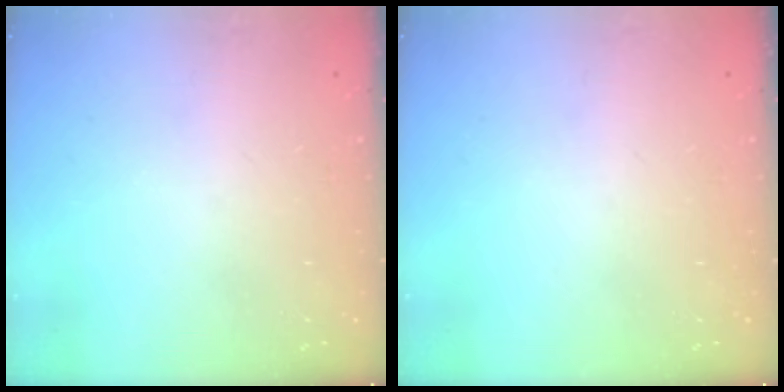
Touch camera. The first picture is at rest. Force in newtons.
{"total": 0.0}